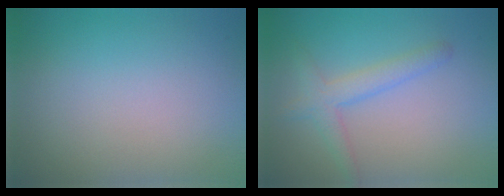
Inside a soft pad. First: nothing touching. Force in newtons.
{"total": 2.0, "press": 2.0, "slide": 0.1}